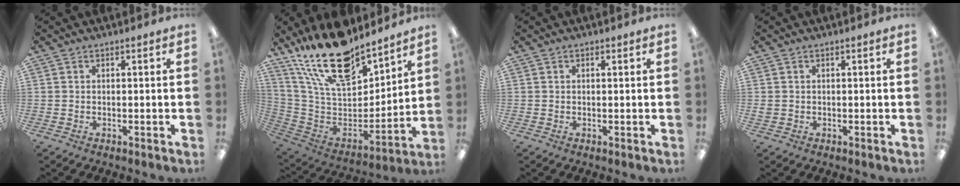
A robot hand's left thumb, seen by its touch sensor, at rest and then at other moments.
{"total": 23.7, "force": [17.7, 9.8, 12.4], "torque": [-0.238, -0.113, 0.314]}
{"total": 0.5, "force": [0.4, 0.3, 0.2], "torque": [0.004, -0.001, 0.004]}
{"total": 1.0, "force": [0.3, 0.9, 0.4], "torque": [-0.008, 0.003, 0.005]}